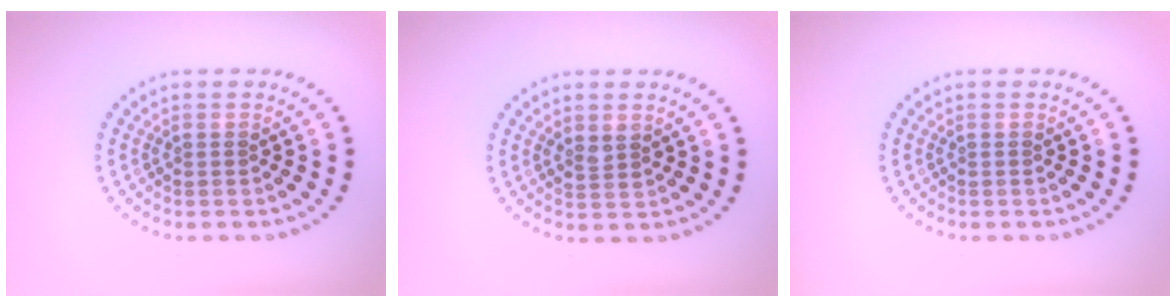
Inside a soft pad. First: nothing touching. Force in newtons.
{"total": 1.2, "press": 1.1, "slide": 0.5}
{"total": 0.0}